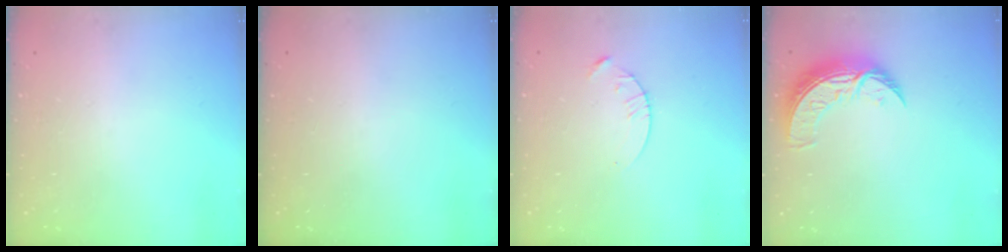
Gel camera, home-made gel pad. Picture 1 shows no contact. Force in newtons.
{"total": 0.0}
{"total": 4.3, "press": 4.2, "slide": 0.5}
{"total": 9.7, "press": 9.7, "slide": 0.8}